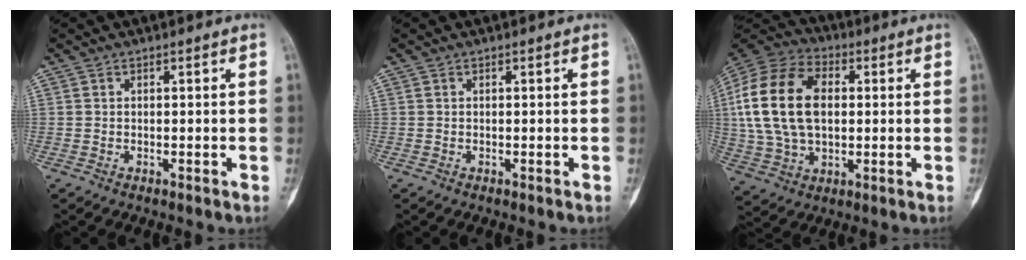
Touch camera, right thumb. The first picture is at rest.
{"total": 0.0}
{"total": 20.7, "force": [2.4, 13.3, 15.7], "torque": [-0.307, 0.013, 0.043]}